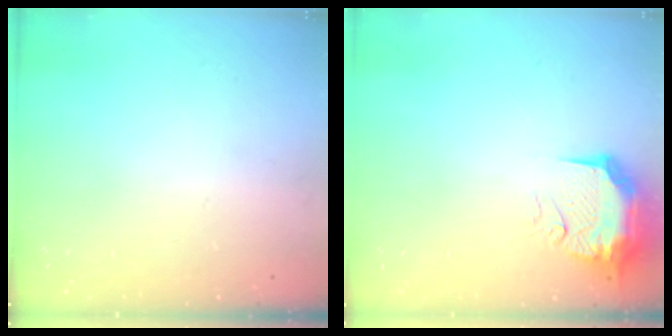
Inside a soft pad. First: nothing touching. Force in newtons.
{"total": 11.0, "press": 10.9, "slide": 1.1}